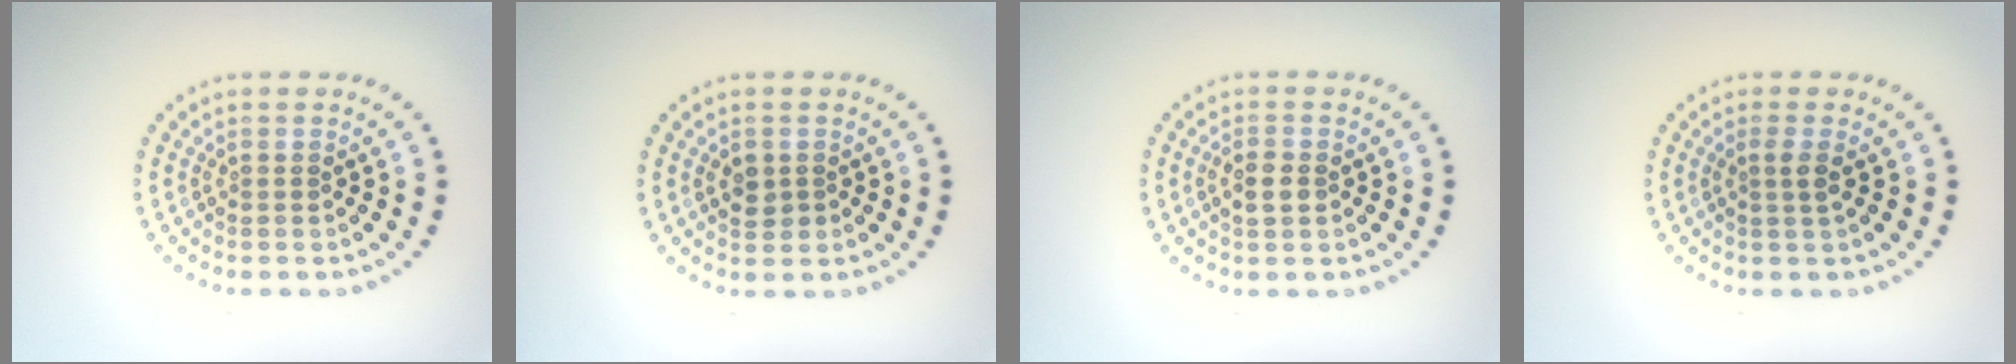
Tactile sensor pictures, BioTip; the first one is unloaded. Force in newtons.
{"total": 1.7, "press": 1.7, "slide": 0.2}
{"total": 1.7, "press": 1.7, "slide": 0.2}
{"total": 1.3, "press": 0.9, "slide": 0.9}